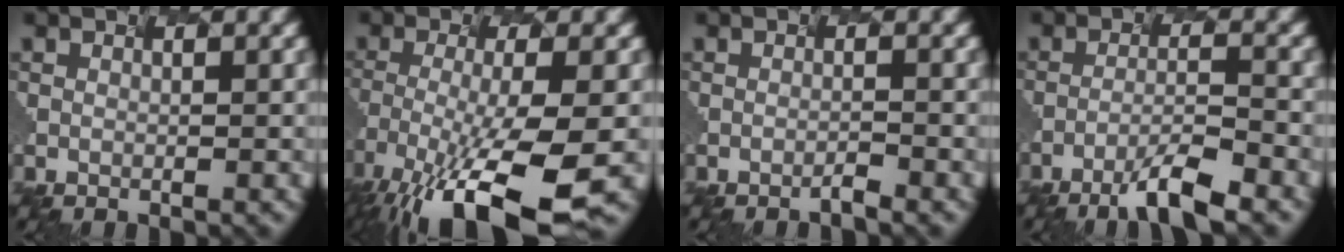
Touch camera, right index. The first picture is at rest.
{"total": 10.9, "force": [-7.6, 1.5, 7.7], "torque": [-0.164, -0.031, -0.097]}
{"total": 1.8, "force": [-1.5, -0.9, -0.4], "torque": [-0.007, -0.012, 0.002]}
{"total": 4.8, "force": [-4.1, -0.7, 2.4], "torque": [-0.061, -0.005, -0.045]}